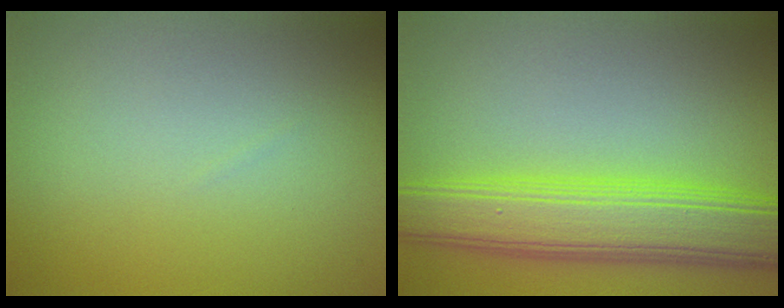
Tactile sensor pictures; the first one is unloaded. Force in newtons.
{"total": 8.1, "press": 8.1, "slide": 0.1}